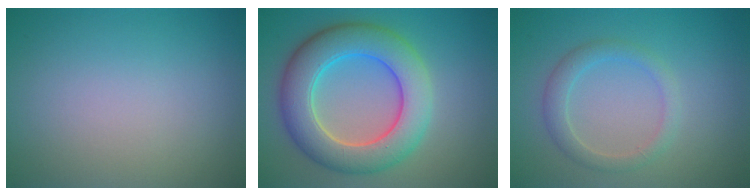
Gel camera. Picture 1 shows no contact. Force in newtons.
{"total": 8.4, "press": 8.4, "slide": 0.4}
{"total": 2.3, "press": 2.3, "slide": 0.0}